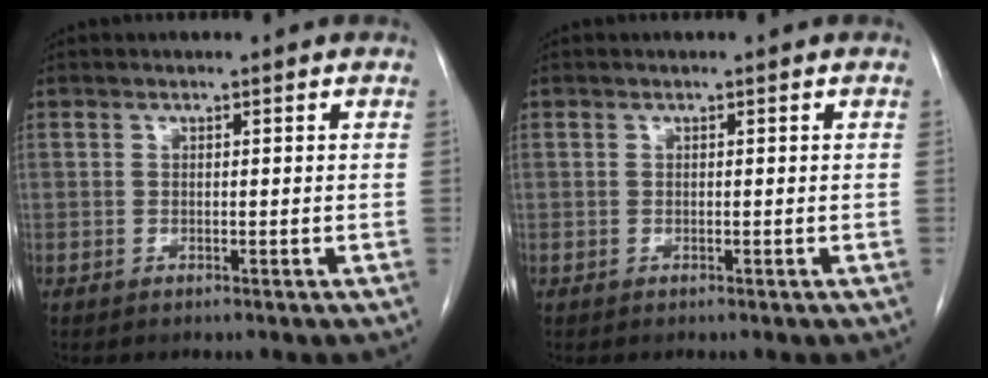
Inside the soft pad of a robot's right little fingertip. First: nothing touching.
{"total": 0.0}